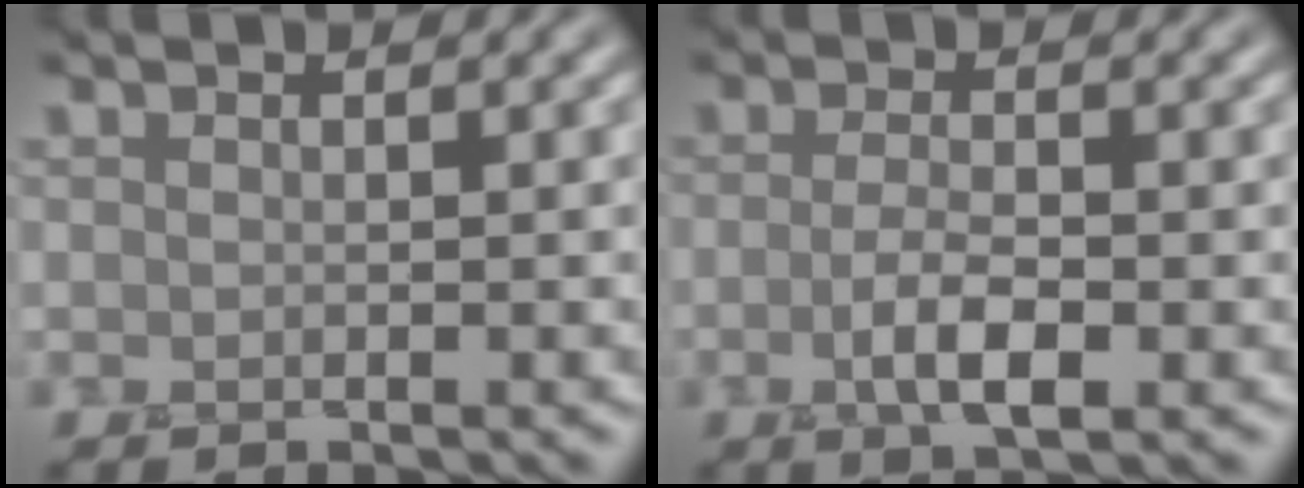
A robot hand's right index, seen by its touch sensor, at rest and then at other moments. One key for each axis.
{"total": 3.0, "fx": -1.1, "fy": 1.0, "fz": 2.7, "tx": -0.058, "ty": -0.005, "tz": -0.022}